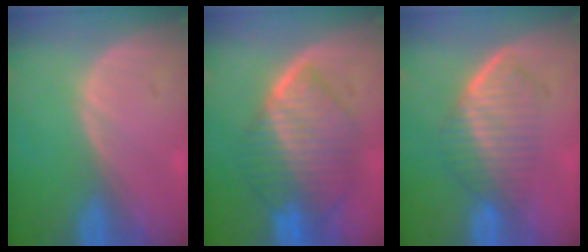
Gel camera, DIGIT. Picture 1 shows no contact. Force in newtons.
{"total": 9.3, "press": 9.3, "slide": 0.6}
{"total": 7.1, "press": 6.1, "slide": 3.6}